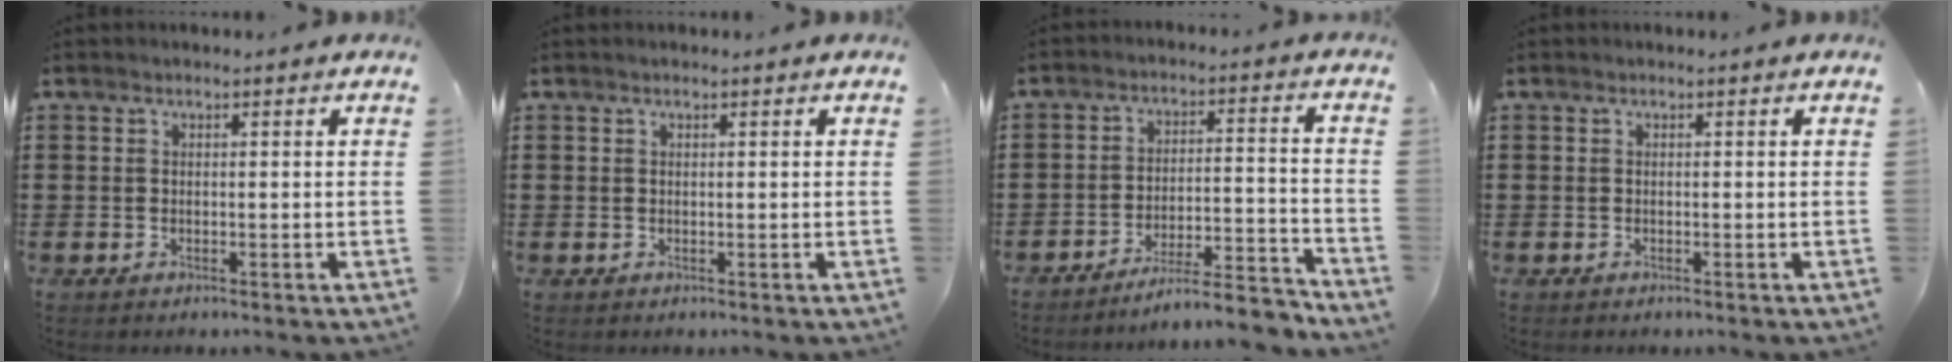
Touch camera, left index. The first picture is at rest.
{"total": 0.0}
{"total": 6.9, "force": [-6.2, 0.1, 3.0], "torque": [-0.049, -0.001, -0.117]}
{"total": 0.0}